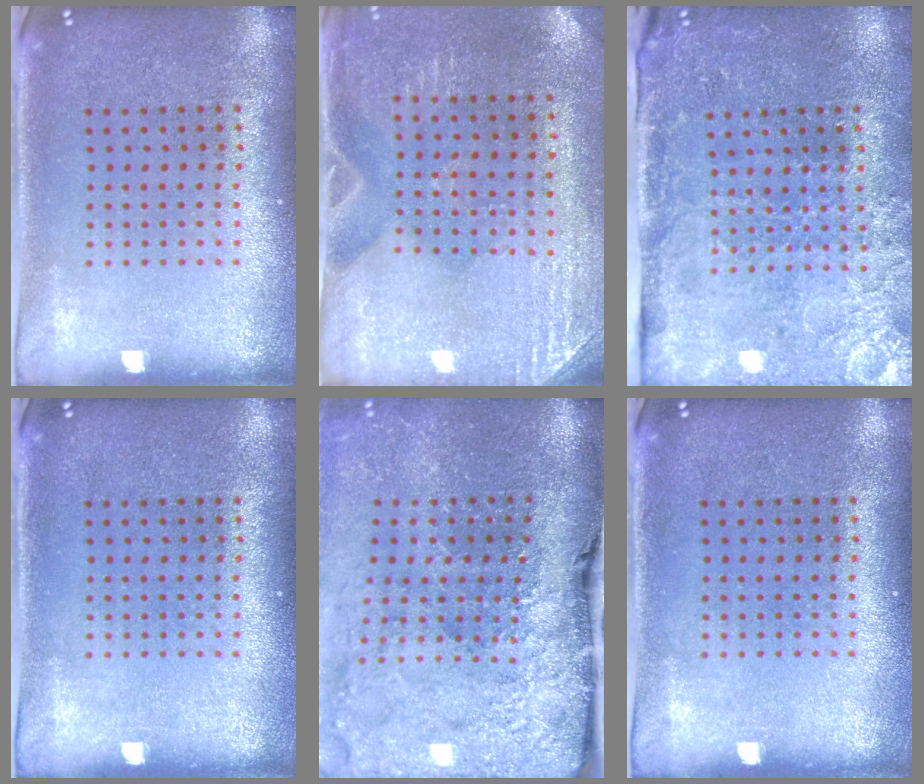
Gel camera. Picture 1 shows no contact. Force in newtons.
{"total": 2.8, "press": 2.6, "slide": 1.2}
{"total": 3.4, "press": 3.4, "slide": 0.4}
{"total": 0.0}
{"total": 4.7, "press": 3.6, "slide": 3.0}
{"total": 0.0}